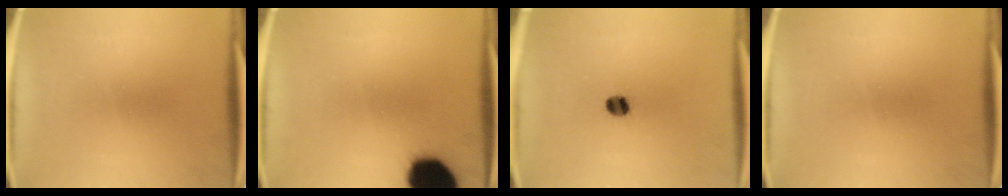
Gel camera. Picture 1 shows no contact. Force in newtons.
{"total": 17.8}
{"total": 3.5}
{"total": 0.0}